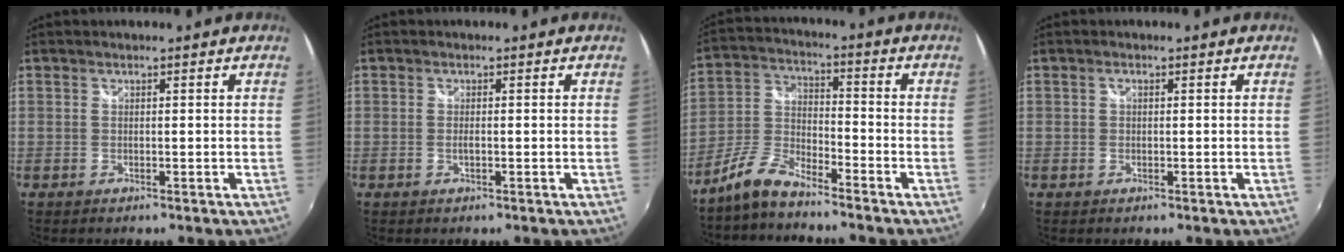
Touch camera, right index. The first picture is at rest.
{"total": 1.0, "force": [-0.3, 0.2, 0.9], "torque": [-0.019, 0.000, -0.006]}
{"total": 7.6, "force": [-6.4, 1.9, 3.7], "torque": [-0.089, 0.015, -0.133]}
{"total": 0.6, "force": [0.0, 0.4, 0.4], "torque": [-0.007, 0.002, -0.002]}